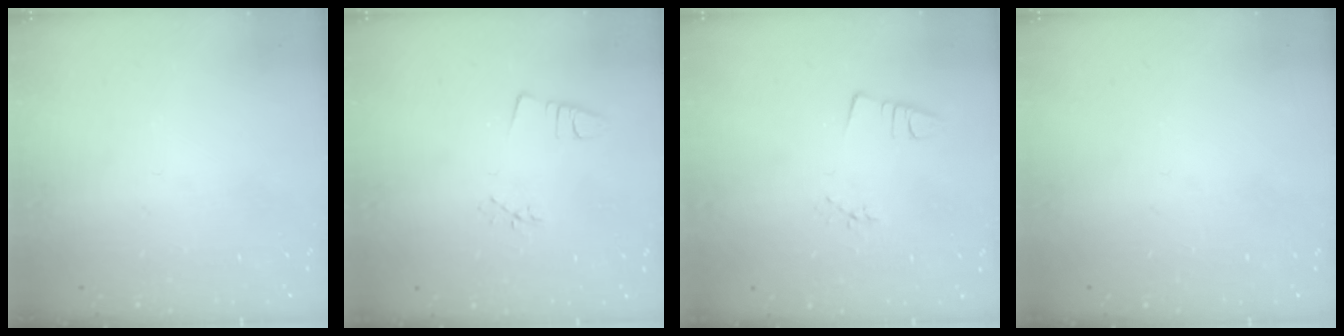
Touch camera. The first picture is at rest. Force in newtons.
{"total": 2.4, "press": 1.9, "slide": 1.5}
{"total": 1.9, "press": 1.3, "slide": 1.3}
{"total": 0.0}